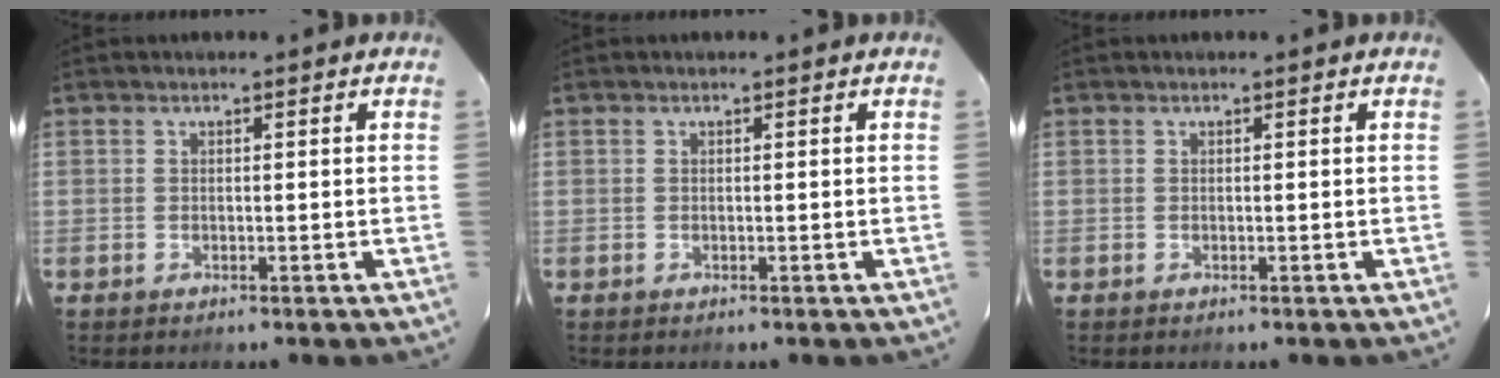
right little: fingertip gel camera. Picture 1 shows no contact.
{"total": 0.0}
{"total": 0.0}